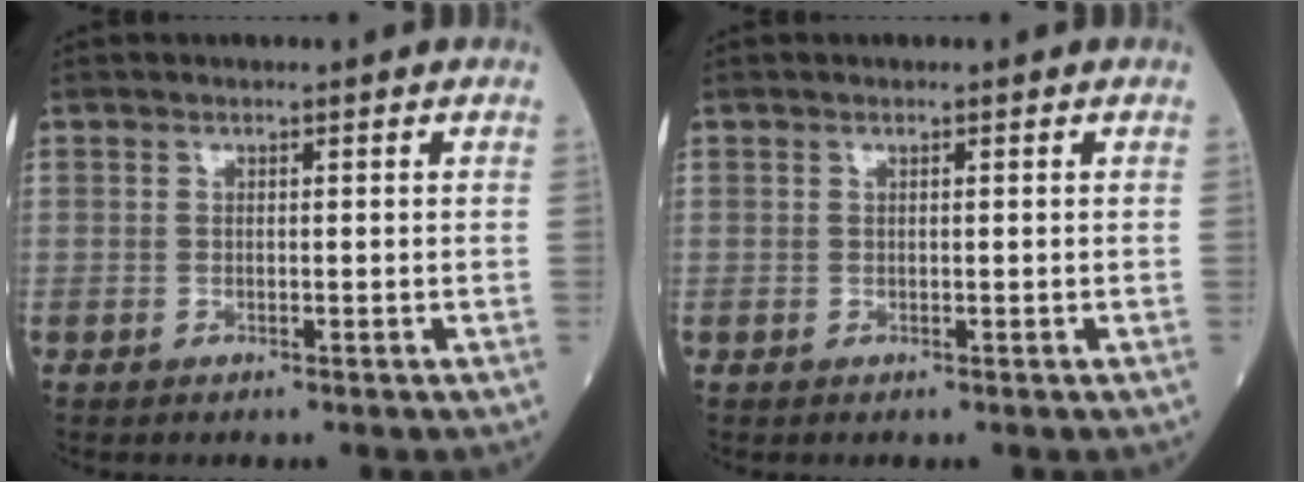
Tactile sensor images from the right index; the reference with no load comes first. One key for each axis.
{"total": 0.0}